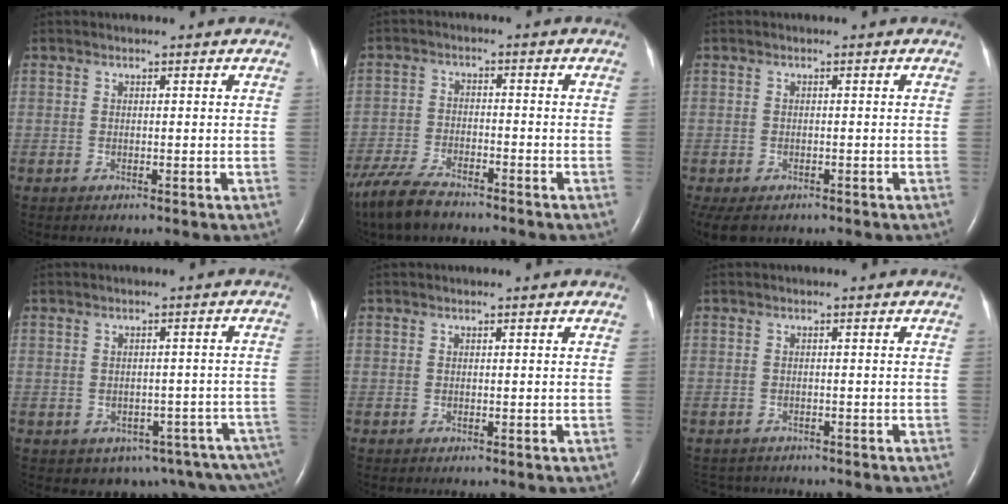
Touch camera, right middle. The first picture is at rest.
{"total": 8.9, "force": [-7.3, 2.3, 4.5], "torque": [-0.093, -0.023, -0.133]}
{"total": 5.9, "force": [-4.2, 3.3, 2.6], "torque": [-0.049, -0.009, -0.061]}
{"total": 11.5, "force": [-8.2, 5.1, 6.2], "torque": [-0.052, 0.017, -0.091]}
{"total": 0.0}
{"total": 3.6, "force": [-3.4, 1.3, 0.1], "torque": [-0.003, -0.004, -0.049]}